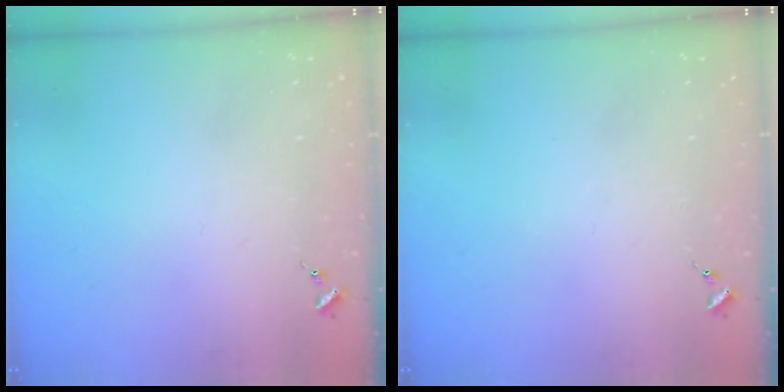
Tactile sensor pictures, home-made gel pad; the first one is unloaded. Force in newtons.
{"total": 0.0}